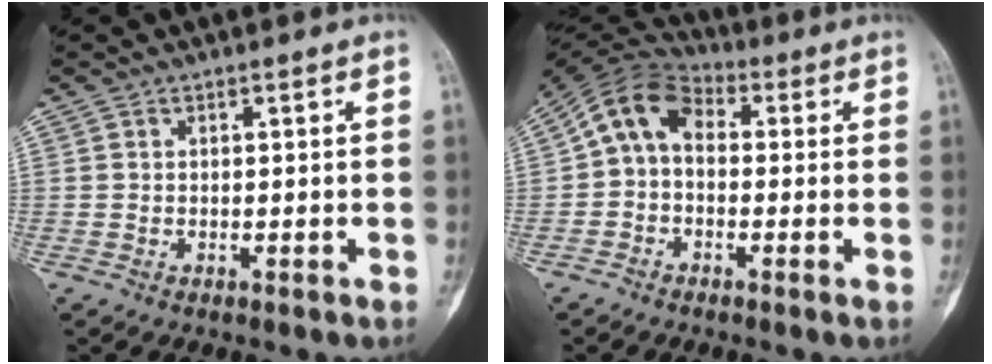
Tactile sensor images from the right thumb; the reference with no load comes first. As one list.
[{"total": 9.5, "force": [0.6, 6.8, 6.6], "torque": [-0.099, 0.033, -0.010]}]